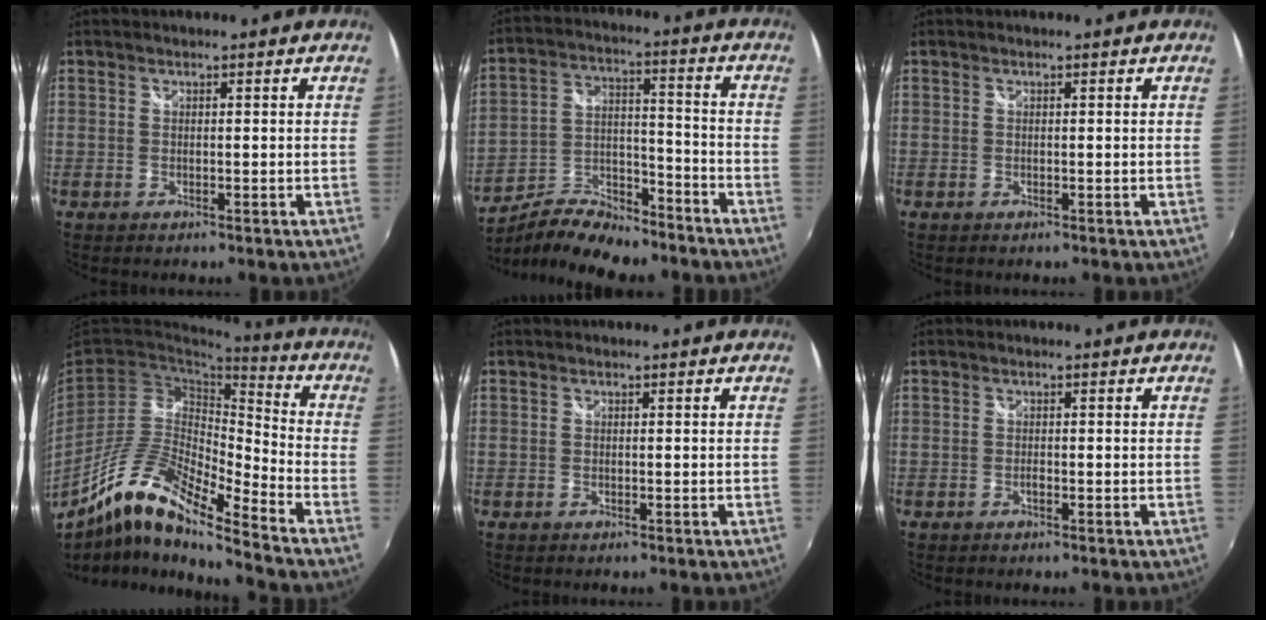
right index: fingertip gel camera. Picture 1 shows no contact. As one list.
[{"total": 15.2, "force": [-12.1, 5.6, 7.3], "torque": [-0.146, 0.006, -0.203]}, {"total": 0.0}, {"total": 15.1, "force": [-10.4, 2.5, 10.7], "torque": [-0.199, -0.013, -0.208]}, {"total": 0.0}, {"total": 0.6, "force": [-0.5, 0.3, 0.3], "torque": [-0.006, 0.000, -0.009]}]